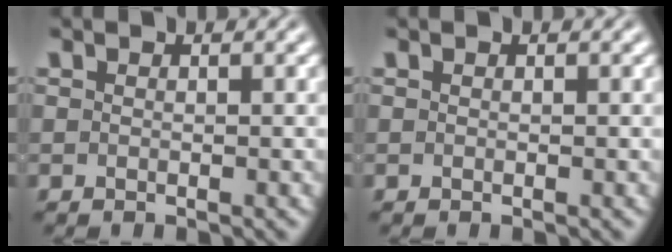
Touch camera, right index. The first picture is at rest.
{"total": 0.0}